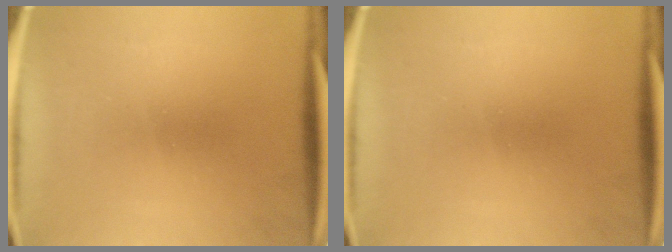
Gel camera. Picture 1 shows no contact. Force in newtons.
{"total": 0.0}